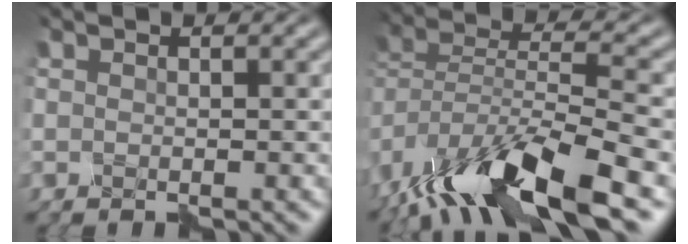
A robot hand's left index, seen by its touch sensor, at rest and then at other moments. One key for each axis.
{"total": 12.6, "fx": -8.5, "fy": 4.0, "fz": 8.3, "tx": -0.163, "ty": -0.004, "tz": -0.151}